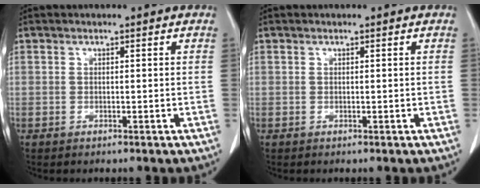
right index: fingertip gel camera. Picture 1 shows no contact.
{"total": 0.0}